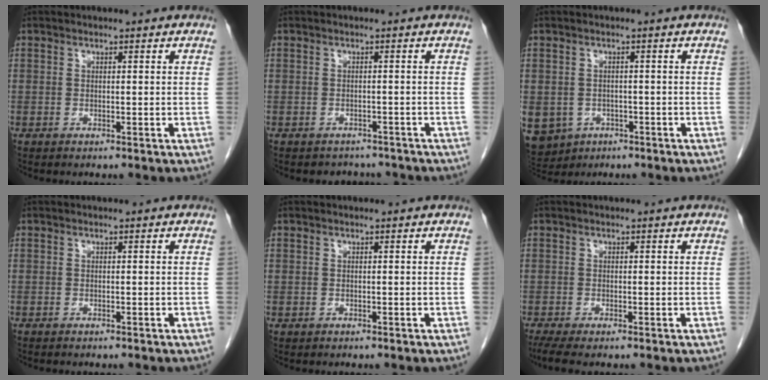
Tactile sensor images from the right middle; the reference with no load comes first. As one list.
[{"total": 4.2, "force": [-3.7, 1.9, 0.0], "torque": [-0.002, 0.005, -0.045]}, {"total": 11.9, "force": [-5.1, 10.1, 3.6], "torque": [-0.130, -0.004, -0.061]}, {"total": 1.0, "force": [-0.8, 0.3, 0.4], "torque": [-0.009, -0.002, -0.011]}, {"total": 1.7, "force": [1.0, -0.9, -1.0], "torque": [0.019, 0.003, 0.014]}, {"total": 3.1, "force": [-2.2, 0.5, 2.1], "torque": [-0.043, -0.011, -0.041]}]